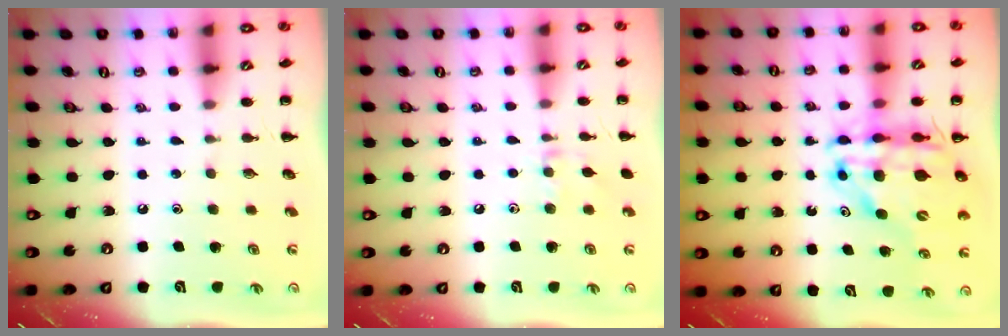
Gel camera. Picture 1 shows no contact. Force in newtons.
{"total": 7.7, "press": 7.5, "slide": 1.6}
{"total": 16.2, "press": 15.6, "slide": 4.3}